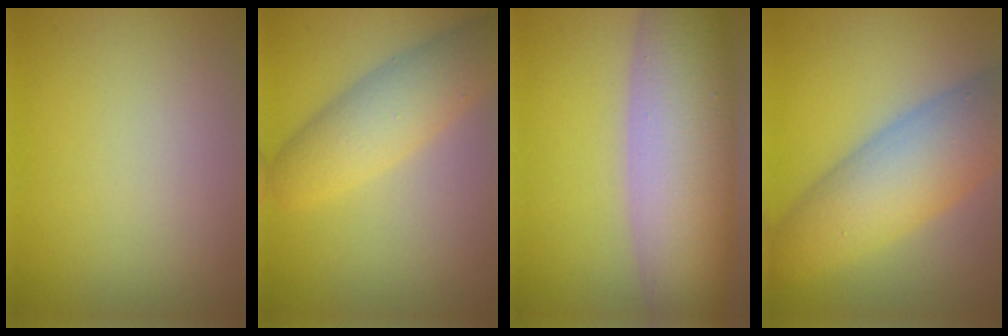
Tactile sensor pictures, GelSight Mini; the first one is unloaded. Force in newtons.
{"total": 5.2, "press": 5.2, "slide": 0.2}
{"total": 11.6, "press": 11.6, "slide": 0.6}
{"total": 8.4, "press": 8.4, "slide": 0.0}